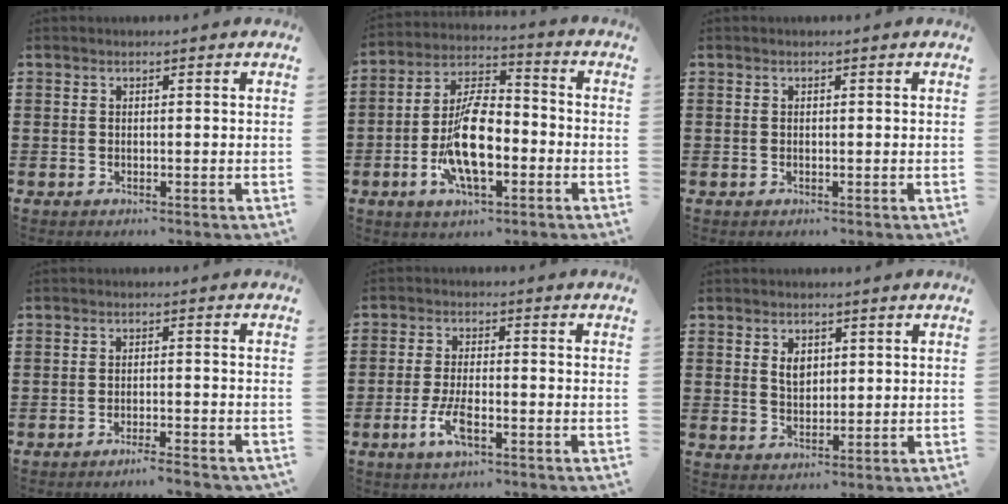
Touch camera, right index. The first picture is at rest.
{"total": 12.1, "force": [-3.6, 5.4, 10.1], "torque": [-0.211, 0.003, -0.063]}
{"total": 0.0}
{"total": 2.6, "force": [-2.3, -0.3, 1.2], "torque": [-0.021, -0.001, -0.045]}
{"total": 5.2, "force": [-2.4, 1.8, 4.3], "torque": [-0.096, -0.004, -0.049]}
{"total": 2.8, "force": [1.1, 1.9, 1.8], "torque": [-0.034, 0.004, 0.018]}